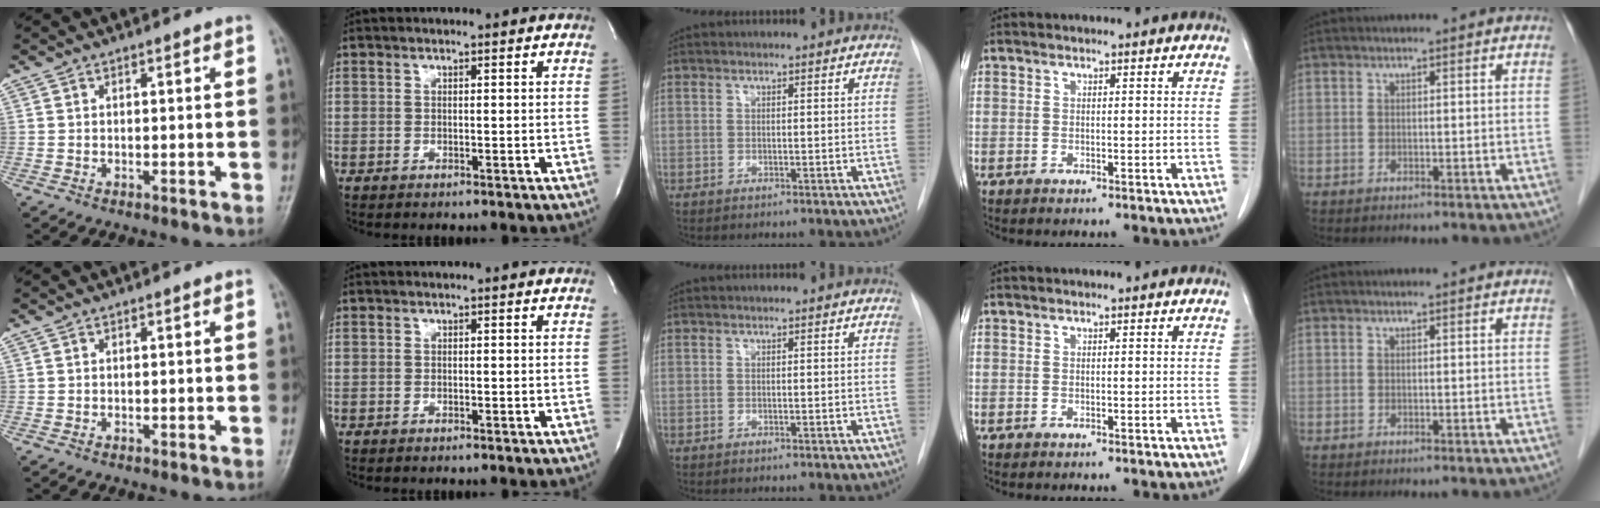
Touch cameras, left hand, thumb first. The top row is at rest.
{}